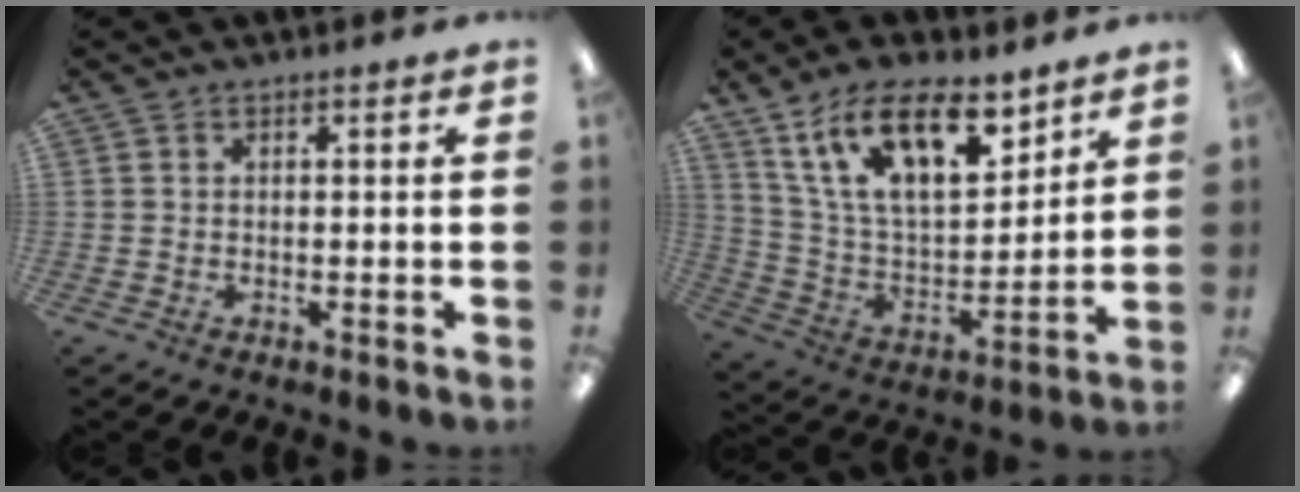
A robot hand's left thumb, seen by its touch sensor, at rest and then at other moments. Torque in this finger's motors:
{"motor_torque": [0.97, 0.00, 1.17, -1.60, 0.17]}